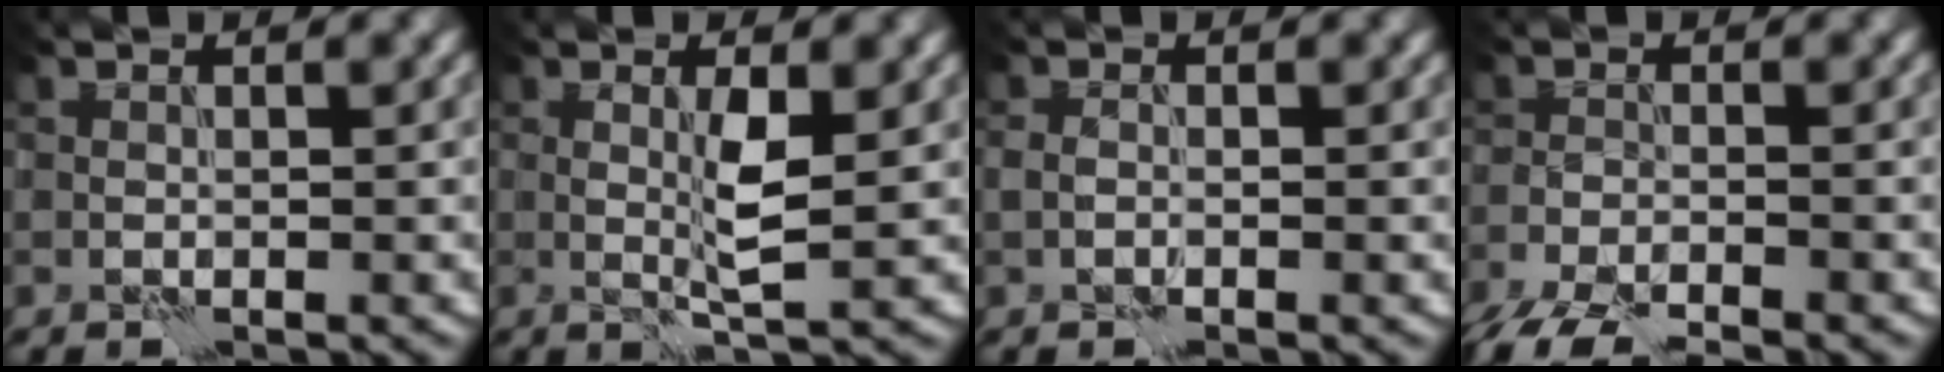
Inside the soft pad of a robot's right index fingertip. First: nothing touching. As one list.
[{"total": 2.8, "force": [0.5, 0.1, 2.7], "torque": [-0.056, -0.003, 0.011]}, {"total": 0.9, "force": [-0.2, 0.5, 0.7], "torque": [-0.015, 0.001, -0.006]}, {"total": 4.9, "force": [-4.2, 1.2, 2.3], "torque": [-0.040, -0.028, -0.080]}]